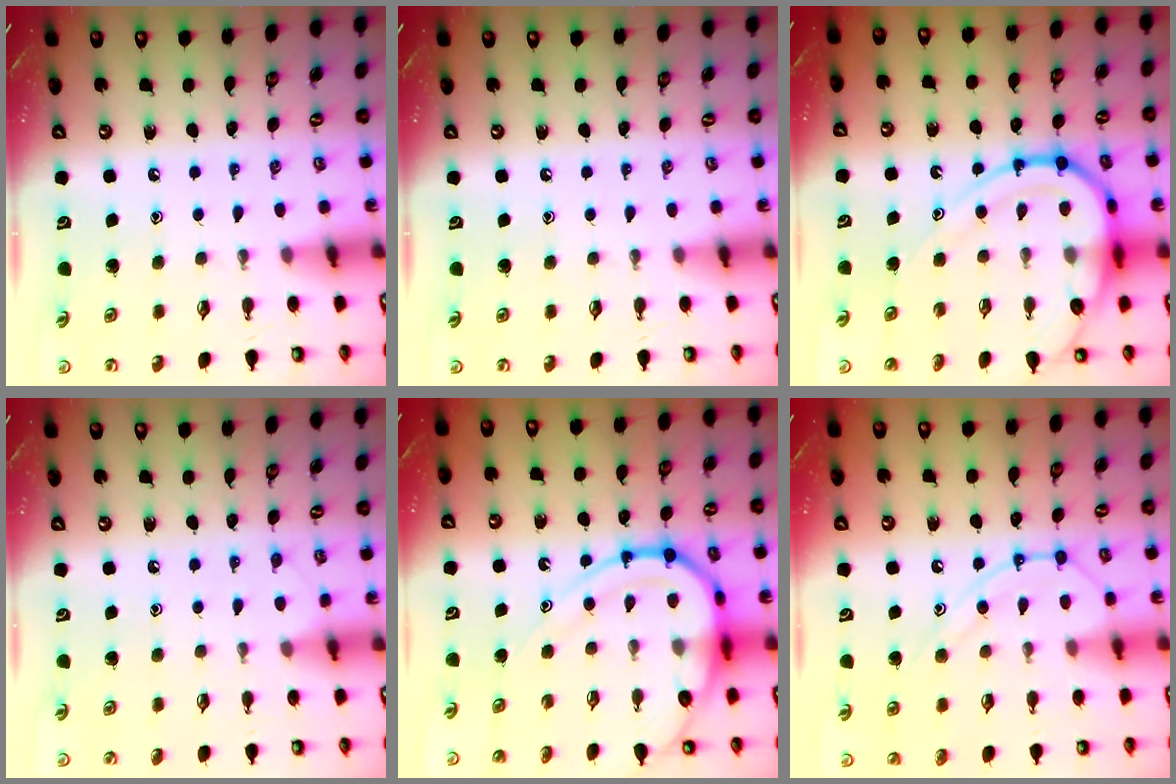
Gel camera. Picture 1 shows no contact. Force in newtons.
{"total": 0.0}
{"total": 18.1, "press": 18.0, "slide": 1.8}
{"total": 4.3, "press": 4.3, "slide": 0.5}
{"total": 18.1, "press": 18.0, "slide": 1.8}
{"total": 13.0, "press": 12.9, "slide": 1.2}